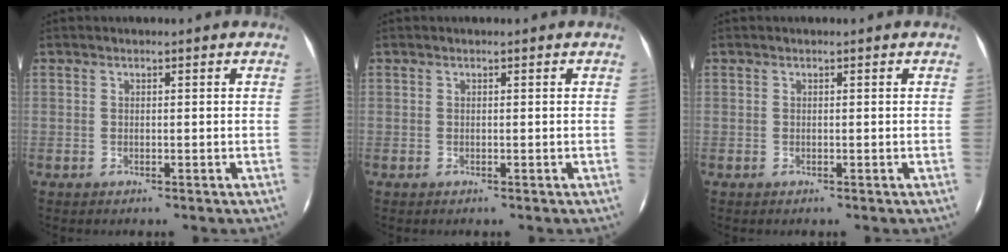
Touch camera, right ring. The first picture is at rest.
{"total": 0.0}
{"total": 0.0}